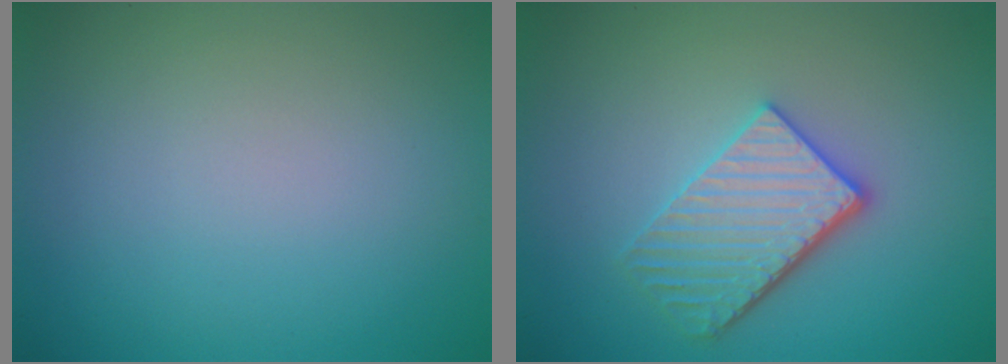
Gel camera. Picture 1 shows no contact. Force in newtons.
{"total": 4.0, "press": 3.4, "slide": 2.1}